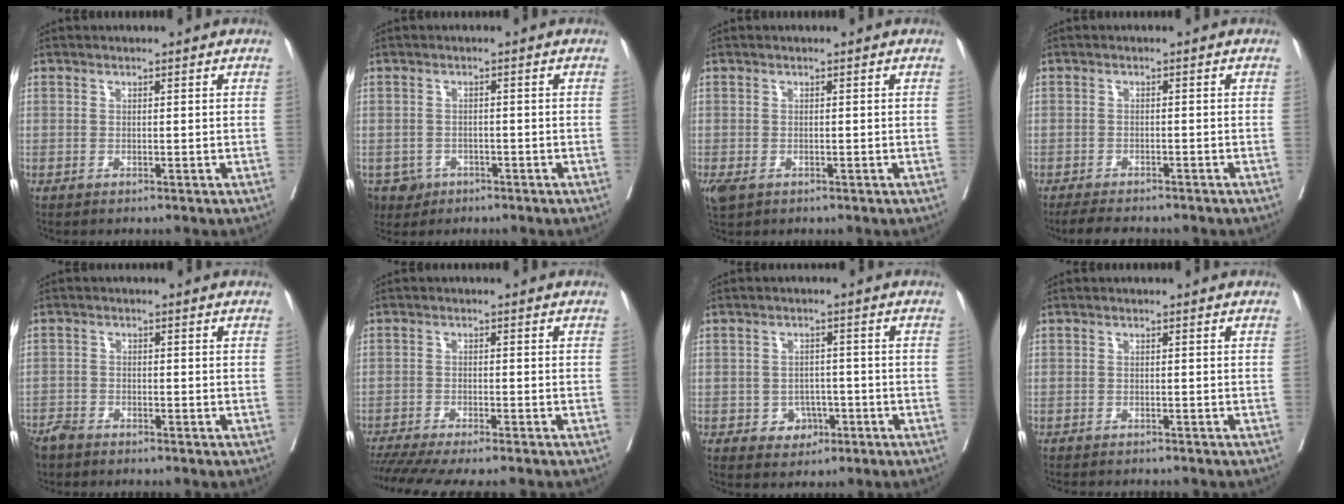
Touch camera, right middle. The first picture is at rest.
{"total": 4.4, "force": [-2.6, 3.4, 0.9], "torque": [-0.014, 0.002, -0.040]}
{"total": 3.3, "force": [-1.6, 2.0, 2.0], "torque": [-0.048, -0.011, -0.024]}
{"total": 4.9, "force": [-4.4, 1.1, 2.1], "torque": [-0.034, -0.011, -0.066]}
{"total": 3.4, "force": [-3.1, 1.1, 0.9], "torque": [-0.018, -0.005, -0.059]}
{"total": 11.2, "force": [-9.7, 0.4, 5.5], "torque": [-0.075, -0.014, -0.147]}
{"total": 3.3, "force": [-1.2, 2.8, 1.3], "torque": [-0.012, 0.007, -0.010]}
{"total": 5.2, "force": [-4.8, 0.9, 1.8], "torque": [-0.023, -0.007, -0.065]}